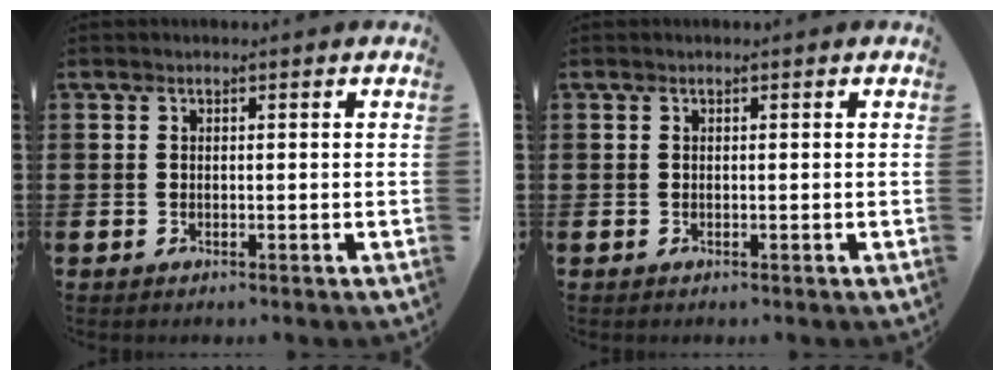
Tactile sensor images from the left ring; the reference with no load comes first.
{"total": 0.0}